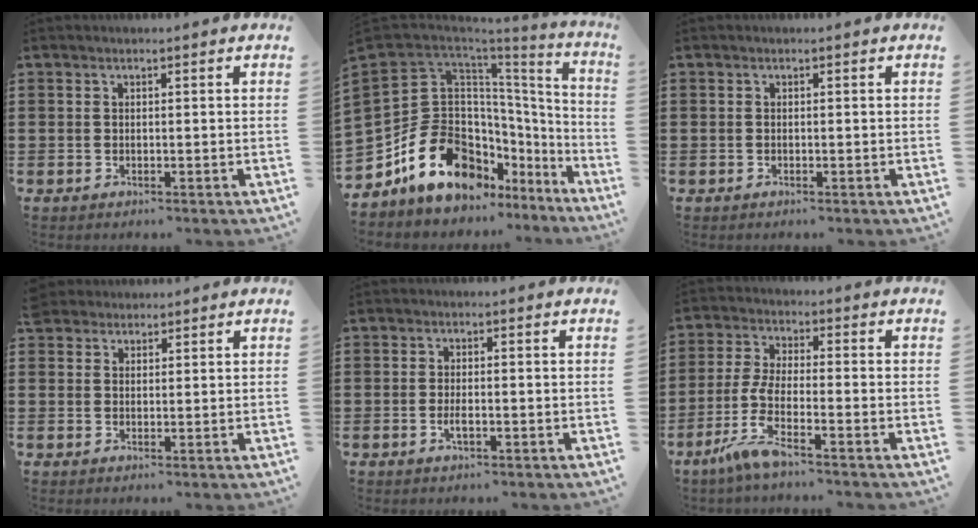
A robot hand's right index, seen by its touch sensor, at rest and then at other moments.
{"total": 19.0, "force": [-8.0, 12.7, 11.6], "torque": [-0.266, 0.012, -0.134]}
{"total": 0.0}
{"total": 2.4, "force": [2.1, 1.0, 0.0], "torque": [-0.005, 0.006, 0.043]}
{"total": 1.9, "force": [-0.6, 0.5, 1.7], "torque": [-0.039, -0.004, -0.013]}
{"total": 6.3, "force": [-4.2, 0.9, 4.7], "torque": [-0.123, -0.018, -0.088]}